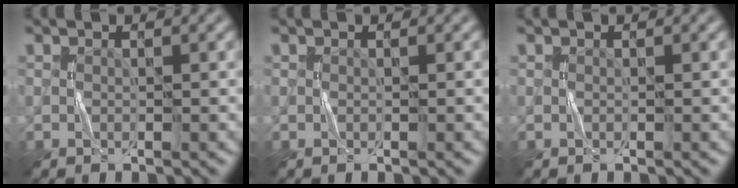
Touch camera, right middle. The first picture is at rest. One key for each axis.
{"total": 0.0}
{"total": 0.0}